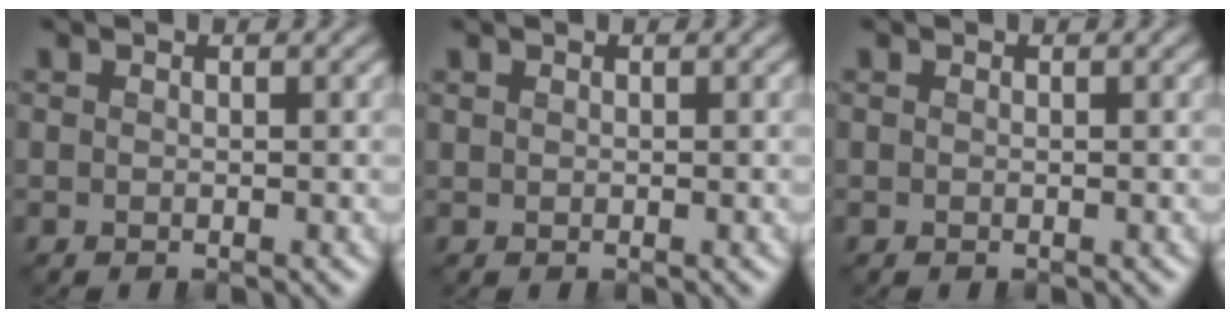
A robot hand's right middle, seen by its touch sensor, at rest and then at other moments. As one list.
[{"total": 0.0}, {"total": 0.0}]